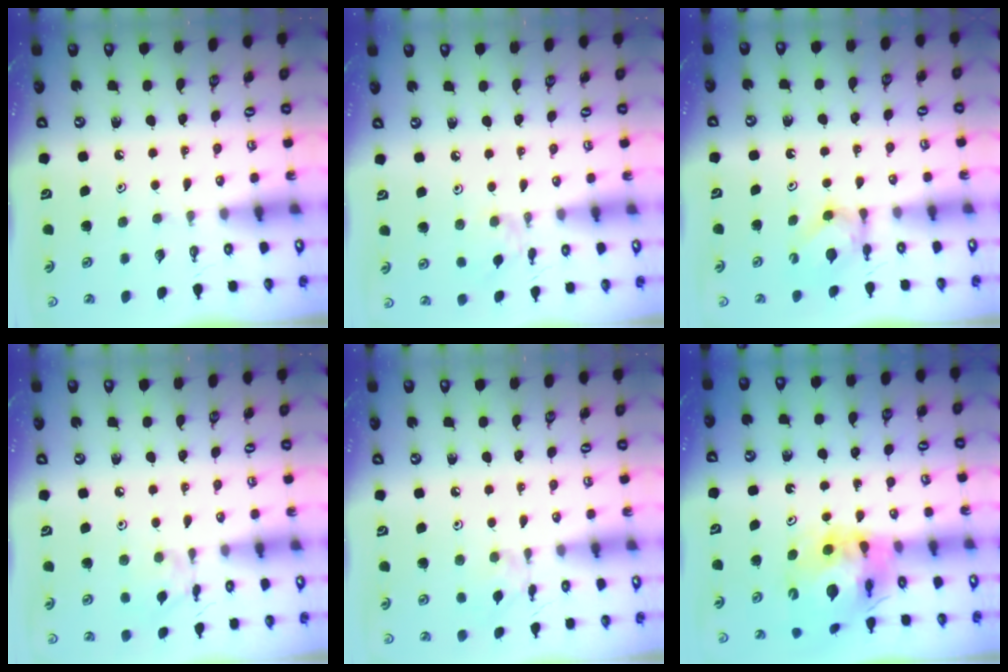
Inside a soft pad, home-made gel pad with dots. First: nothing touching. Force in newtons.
{"total": 3.0, "press": 3.0, "slide": 0.5}
{"total": 4.7, "press": 4.7, "slide": 0.8}
{"total": 5.2, "press": 5.2, "slide": 0.3}
{"total": 3.7, "press": 3.7, "slide": 0.5}
{"total": 15.7, "press": 15.6, "slide": 1.7}